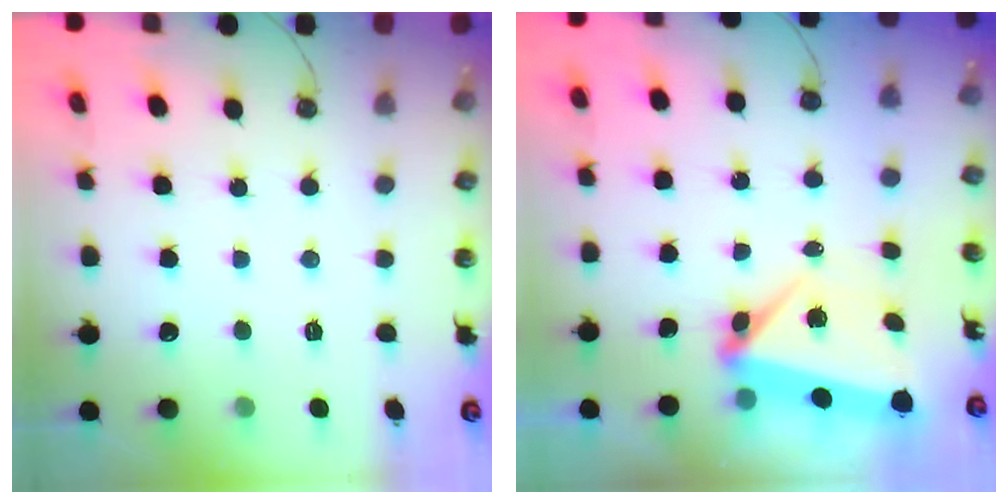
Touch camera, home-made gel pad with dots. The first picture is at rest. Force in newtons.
{"total": 7.4, "press": 5.1, "slide": 5.3}